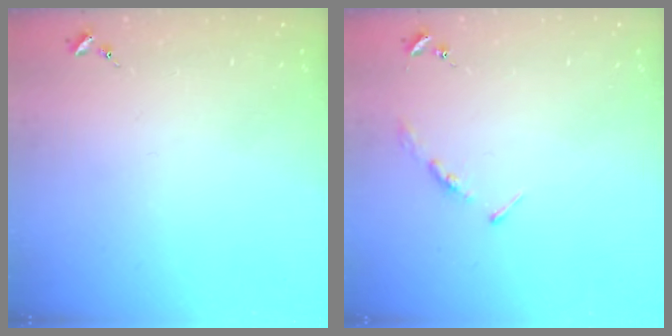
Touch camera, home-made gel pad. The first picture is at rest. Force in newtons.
{"total": 3.5, "press": 3.5, "slide": 0.4}